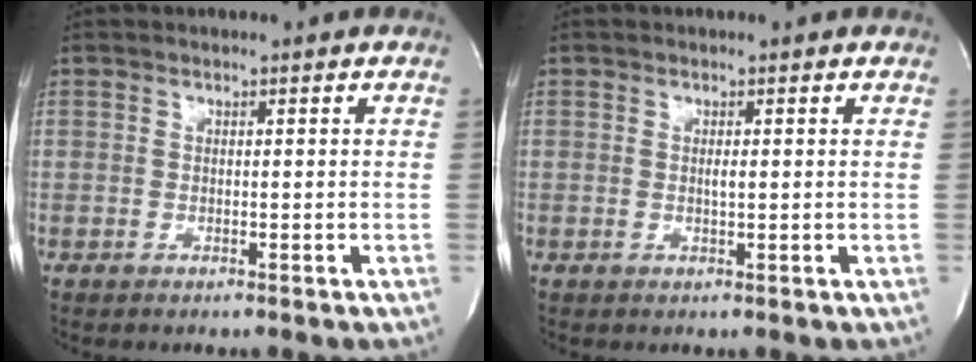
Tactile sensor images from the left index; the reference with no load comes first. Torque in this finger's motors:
{"motor_torque": [0.17, -0.14, 0.01, 0.02]}